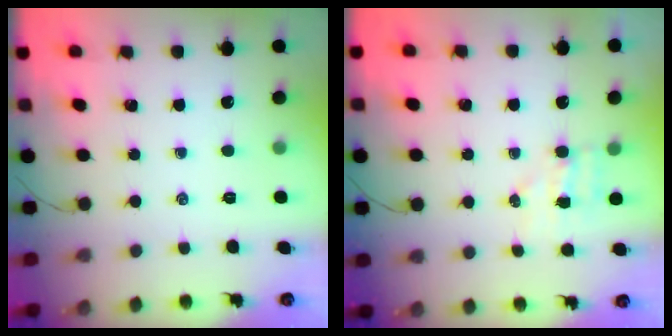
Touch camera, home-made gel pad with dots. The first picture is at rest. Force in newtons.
{"total": 3.8, "press": 3.7, "slide": 0.8}